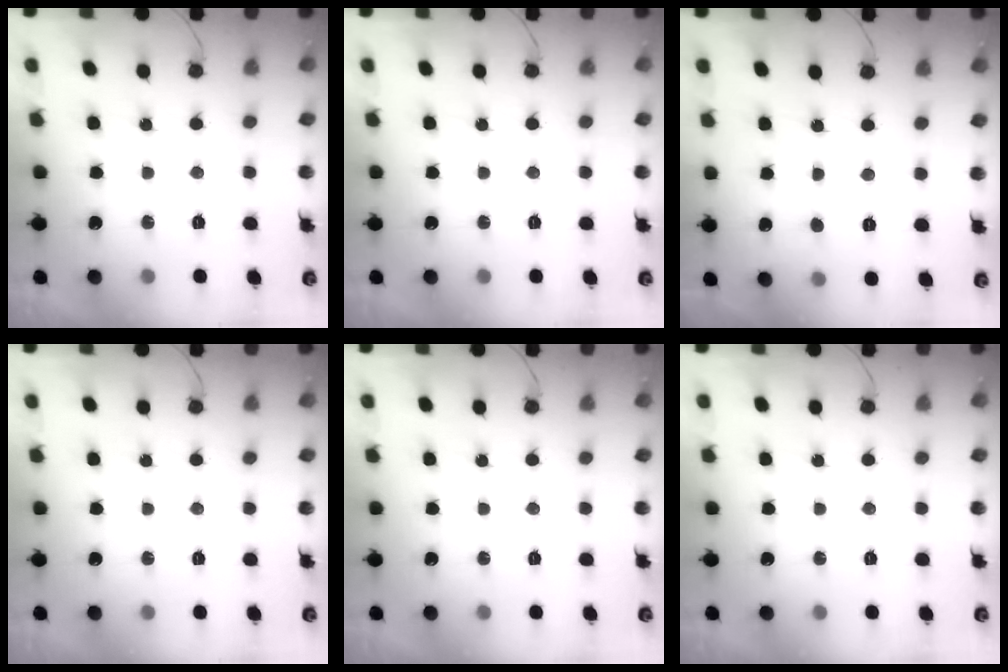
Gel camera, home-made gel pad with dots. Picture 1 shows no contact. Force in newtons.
{"total": 0.0}
{"total": 2.1, "press": 2.1, "slide": 0.2}
{"total": 0.0}
{"total": 0.0}
{"total": 0.0}